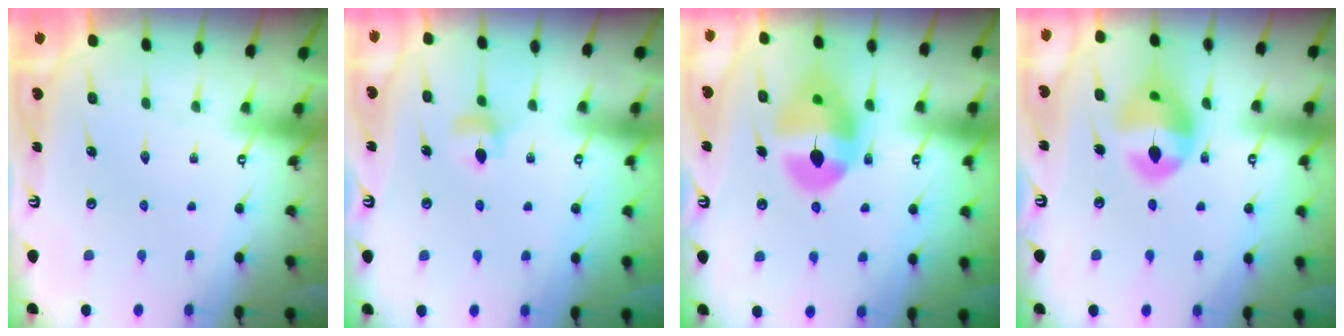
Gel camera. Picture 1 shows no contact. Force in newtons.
{"total": 5.0, "press": 4.9, "slide": 0.5}
{"total": 12.8, "press": 12.6, "slide": 1.9}
{"total": 13.8, "press": 13.7, "slide": 1.6}